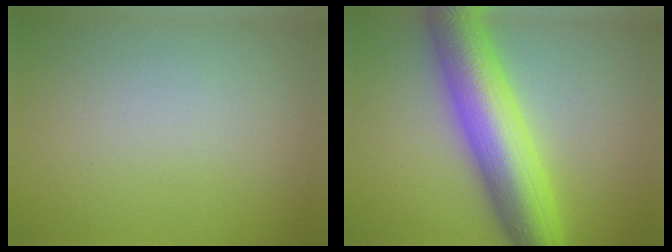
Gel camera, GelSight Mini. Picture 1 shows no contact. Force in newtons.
{"total": 10.1, "press": 10.1, "slide": 0.2}